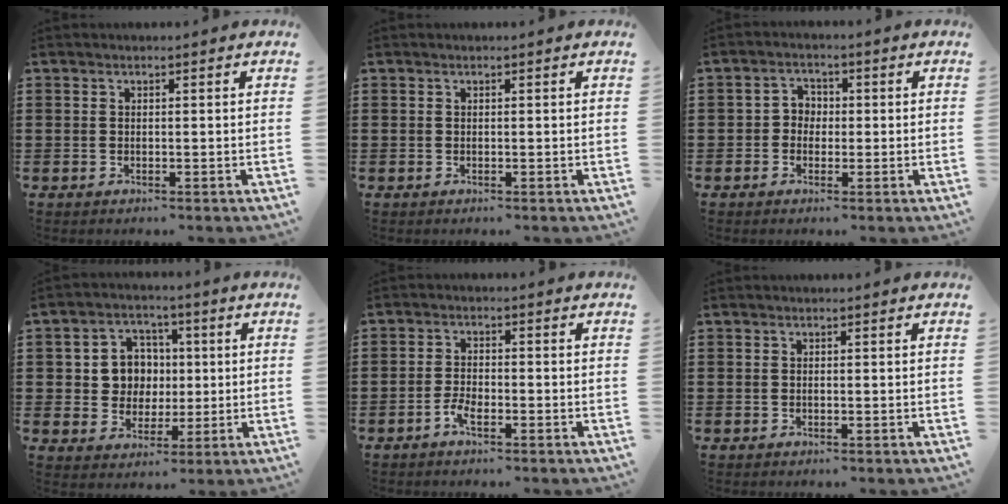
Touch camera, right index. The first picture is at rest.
{"total": 0.0}
{"total": 2.5, "force": [-0.7, 2.2, 1.1], "torque": [-0.028, 0.009, -0.019]}
{"total": 6.6, "force": [0.6, 6.1, 2.2], "torque": [-0.062, 0.015, 0.009]}
{"total": 2.7, "force": [-1.7, 1.1, 1.8], "torque": [-0.046, -0.001, -0.037]}
{"total": 0.0}